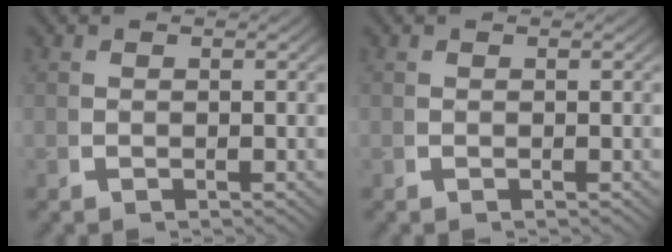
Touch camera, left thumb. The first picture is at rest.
{"total": 0.0}